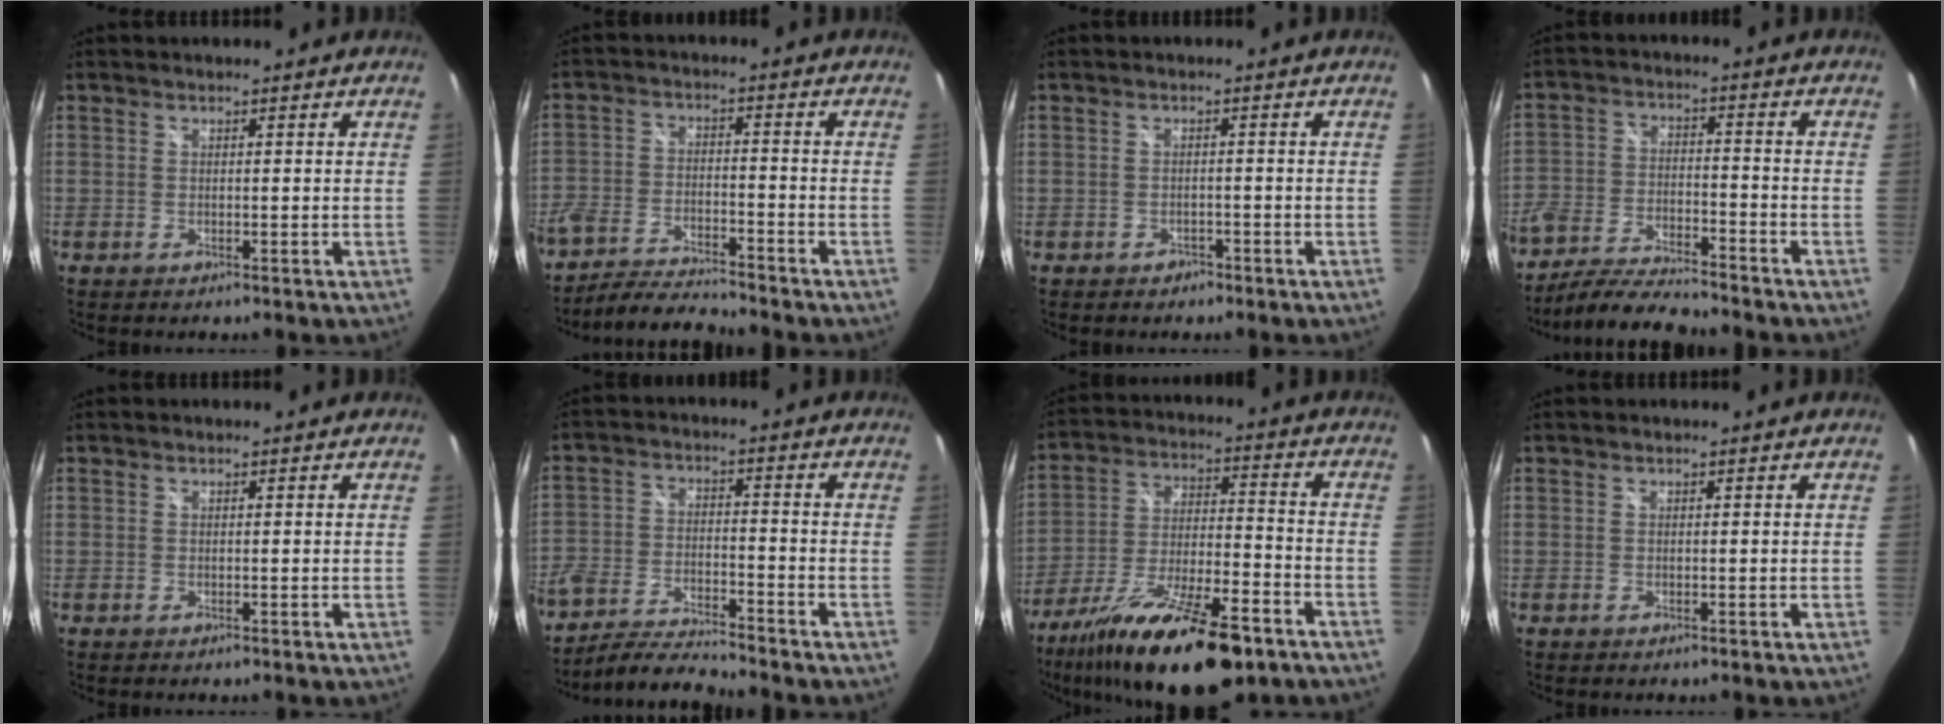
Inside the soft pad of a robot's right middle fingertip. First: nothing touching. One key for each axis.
{"total": 9.7, "fx": -8.6, "fy": 2.0, "fz": 4.0, "tx": -0.099, "ty": -0.011, "tz": -0.160}
{"total": 1.8, "fx": -1.3, "fy": 1.3, "fz": 0.3, "tx": -0.008, "ty": 0.000, "tz": -0.018}
{"total": 12.5, "fx": -10.6, "fy": 2.8, "fz": 5.9, "tx": -0.131, "ty": -0.022, "tz": -0.196}
{"total": 0.0}
{"total": 9.9, "fx": -8.8, "fy": 1.7, "fz": 4.2, "tx": -0.095, "ty": -0.013, "tz": -0.168}
{"total": 23.2, "fx": -16.0, "fy": 6.4, "fz": 15.5, "tx": -0.284, "ty": -0.046, "tz": -0.260}
{"total": 0.0}